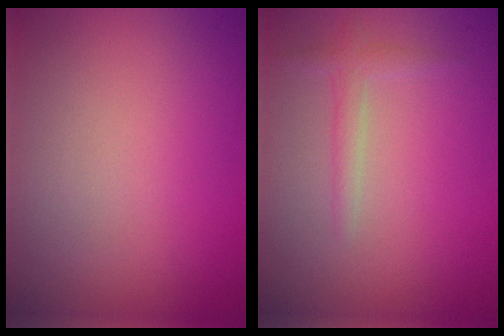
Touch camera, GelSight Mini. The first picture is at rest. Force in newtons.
{"total": 1.5, "press": 1.5, "slide": 0.0}